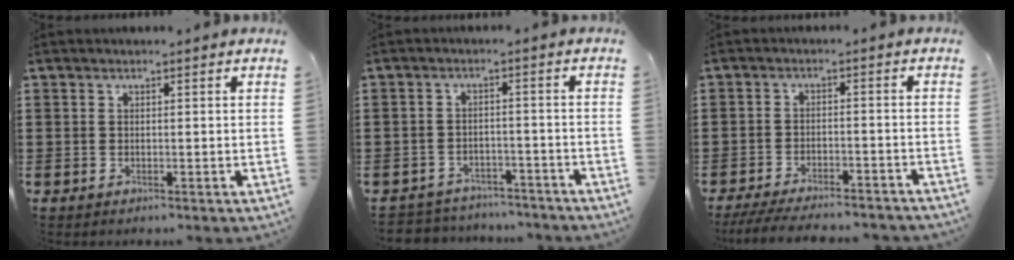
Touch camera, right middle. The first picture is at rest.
{"total": 3.5, "force": [-3.5, 0.6, -0.2], "torque": [-0.004, 0.001, -0.075]}
{"total": 4.8, "force": [-4.5, 0.2, 1.5], "torque": [-0.037, -0.009, -0.092]}